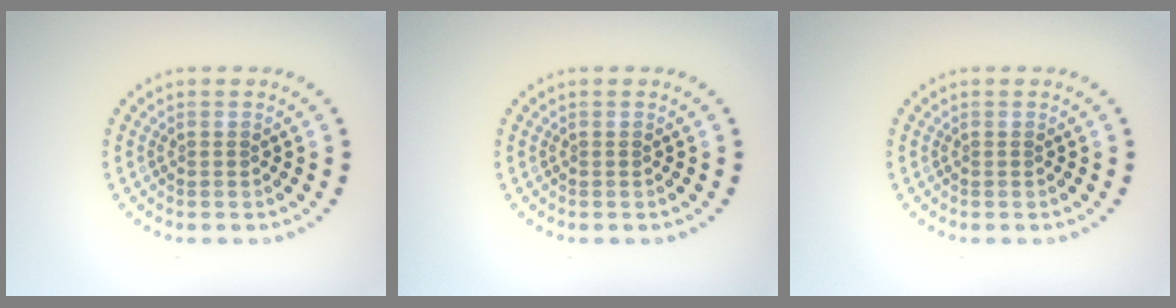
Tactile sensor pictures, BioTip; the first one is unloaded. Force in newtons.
{"total": 0.0}
{"total": 0.0}